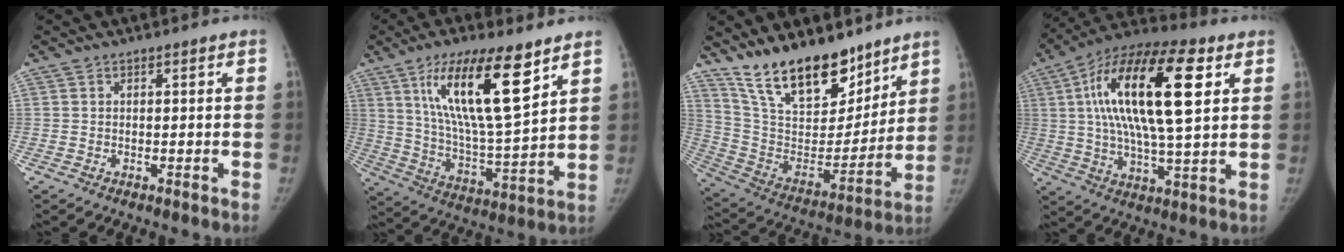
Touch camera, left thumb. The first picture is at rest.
{"total": 19.3, "force": [9.9, 4.9, 15.8], "torque": [-0.262, -0.049, 0.181]}
{"total": 21.3, "force": [16.2, 9.0, 10.6], "torque": [-0.143, -0.085, 0.290]}
{"total": 23.5, "force": [6.4, 8.3, 21.0], "torque": [-0.377, 0.006, 0.098]}